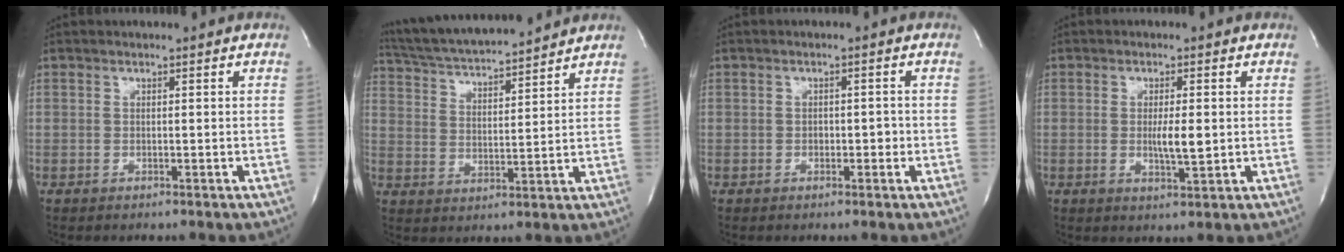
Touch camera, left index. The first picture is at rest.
{"total": 15.0, "force": [13.9, 0.9, 5.7], "torque": [-0.112, 0.018, 0.228]}
{"total": 1.9, "force": [-0.7, 1.2, 1.3], "torque": [-0.014, 0.001, -0.011]}
{"total": 3.8, "force": [-0.2, 0.6, 3.7], "torque": [-0.067, -0.009, -0.004]}